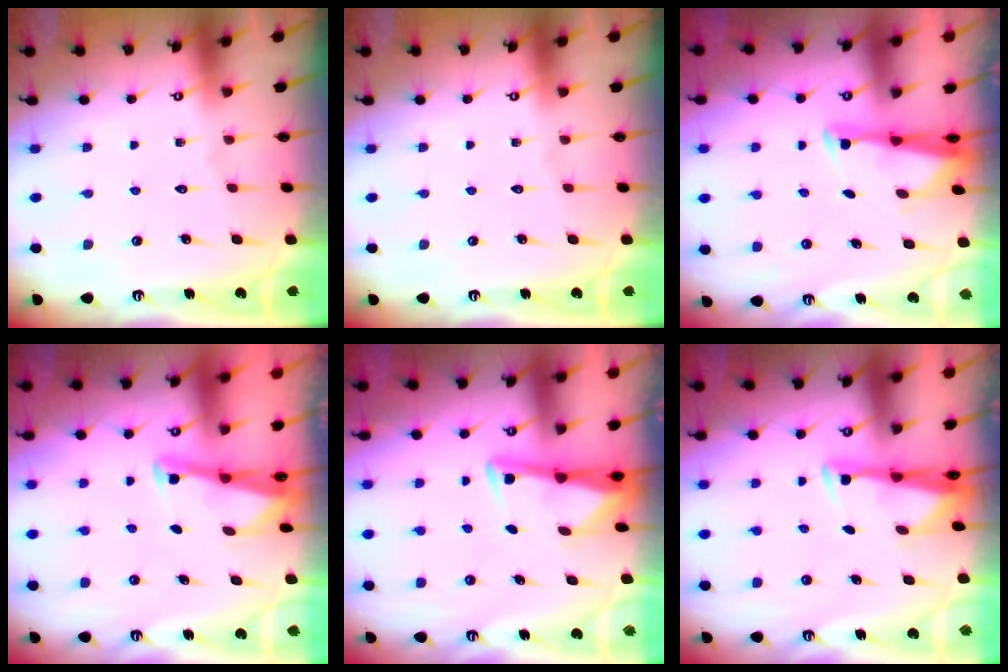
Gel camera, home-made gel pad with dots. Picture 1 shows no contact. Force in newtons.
{"total": 0.0}
{"total": 2.9, "press": 2.8, "slide": 0.8}
{"total": 2.5, "press": 2.5, "slide": 0.1}
{"total": 2.9, "press": 2.9, "slide": 0.4}
{"total": 3.2, "press": 3.1, "slide": 0.8}